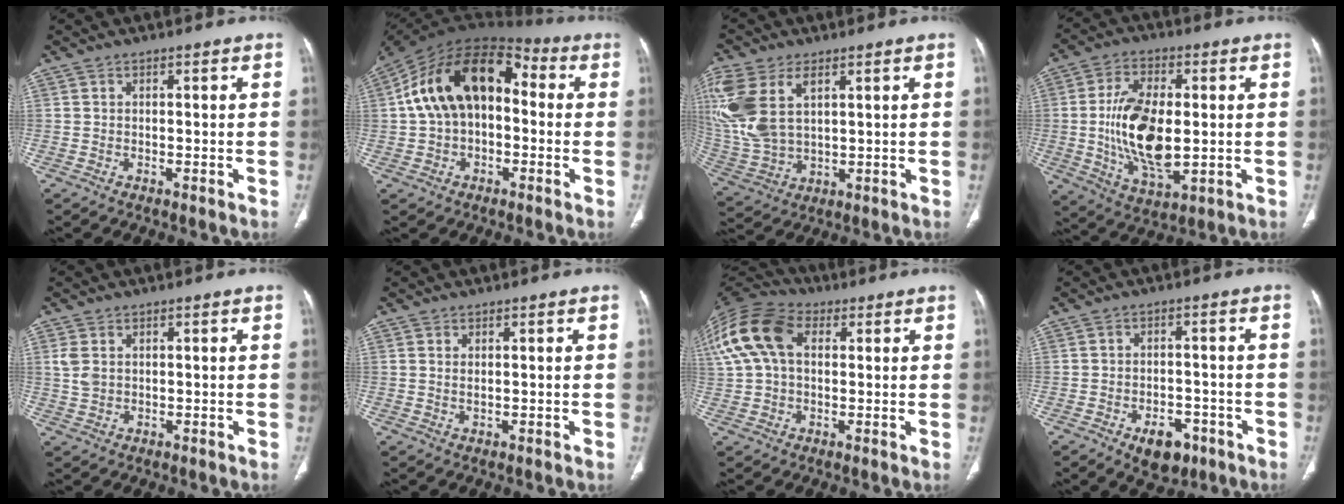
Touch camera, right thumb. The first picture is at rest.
{"total": 18.3, "force": [1.4, 11.7, 14.0], "torque": [-0.230, 0.050, 0.013]}
{"total": 17.8, "force": [6.2, 10.5, 12.9], "torque": [-0.319, -0.010, 0.129]}
{"total": 15.8, "force": [-0.3, 8.0, 13.6], "torque": [-0.249, -0.012, 0.001]}
{"total": 3.3, "force": [0.9, 2.3, 2.2], "torque": [-0.051, 0.001, 0.027]}
{"total": 1.0, "force": [0.5, 0.4, 0.8], "torque": [-0.018, -0.002, 0.012]}
{"total": 17.1, "force": [4.4, 11.3, 12.0], "torque": [-0.267, 0.035, 0.076]}
{"total": 7.1, "force": [-3.7, 4.4, 4.1], "torque": [-0.035, 0.018, -0.049]}